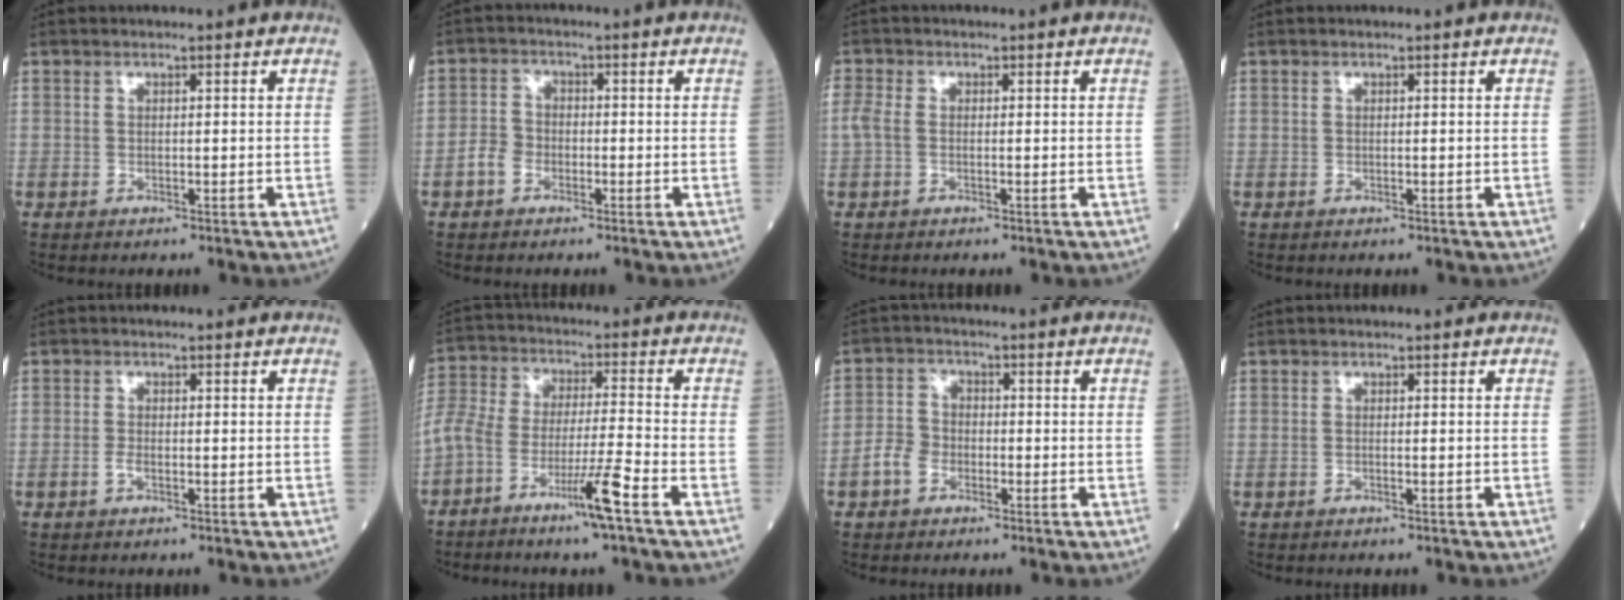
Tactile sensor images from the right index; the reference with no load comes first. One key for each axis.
{"total": 3.3, "fx": -1.6, "fy": 2.5, "fz": 1.5, "tx": -0.028, "ty": 0.008, "tz": -0.034}
{"total": 2.2, "fx": -0.4, "fy": 1.4, "fz": 1.6, "tx": -0.051, "ty": 0.005, "tz": -0.011}
{"total": 0.0}
{"total": 1.1, "fx": -0.6, "fy": 0.4, "fz": 0.9, "tx": -0.017, "ty": 0.002, "tz": -0.012}
{"total": 9.4, "fx": -5.7, "fy": -0.1, "fz": 7.5, "tx": -0.156, "ty": 0.007, "tz": -0.113}
{"total": 4.1, "fx": -2.0, "fy": 3.1, "fz": 1.9, "tx": -0.042, "ty": 0.011, "tz": -0.043}
{"total": 0.0}